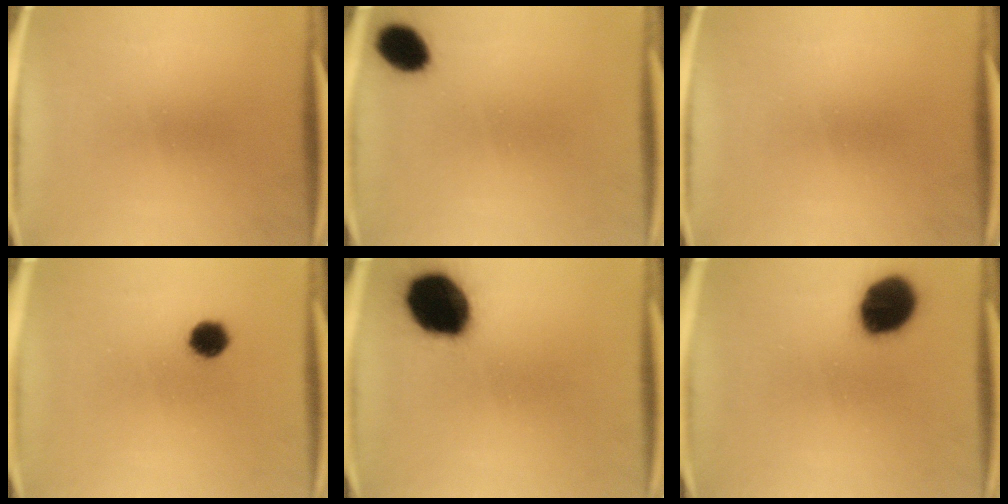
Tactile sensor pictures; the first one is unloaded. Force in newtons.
{"total": 7.0}
{"total": 0.0}
{"total": 5.1}
{"total": 19.2}
{"total": 14.3}